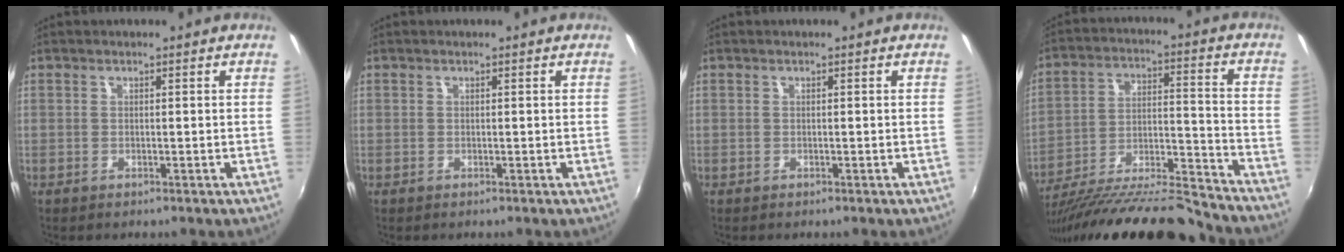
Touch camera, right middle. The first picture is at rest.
{"total": 0.0}
{"total": 0.0}
{"total": 23.6, "force": [-21.2, 2.8, 10.0], "torque": [-0.173, -0.037, -0.321]}